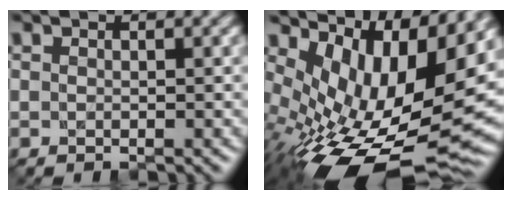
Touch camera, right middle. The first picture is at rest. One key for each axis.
{"total": 14.3, "fx": 0.6, "fy": 6.9, "fz": 12.5, "tx": -0.187, "ty": -0.008, "tz": 0.020}